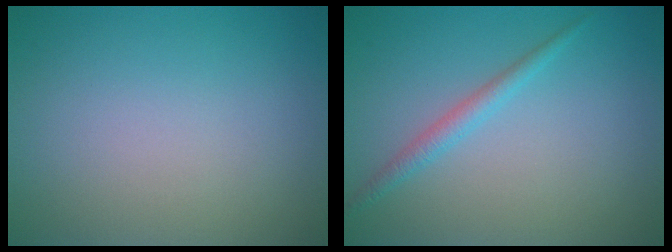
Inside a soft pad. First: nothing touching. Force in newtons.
{"total": 1.6, "press": 1.6, "slide": 0.1}